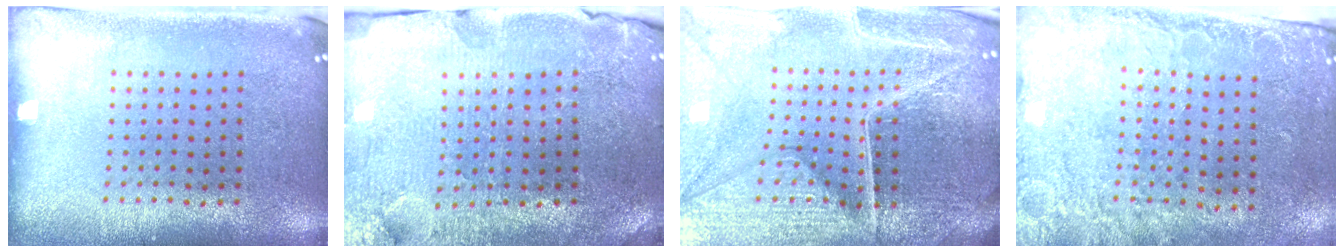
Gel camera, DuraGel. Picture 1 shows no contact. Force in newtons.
{"total": 3.8, "press": 3.7, "slide": 0.8}
{"total": 5.2, "press": 5.0, "slide": 1.5}
{"total": 2.7, "press": 2.2, "slide": 1.5}